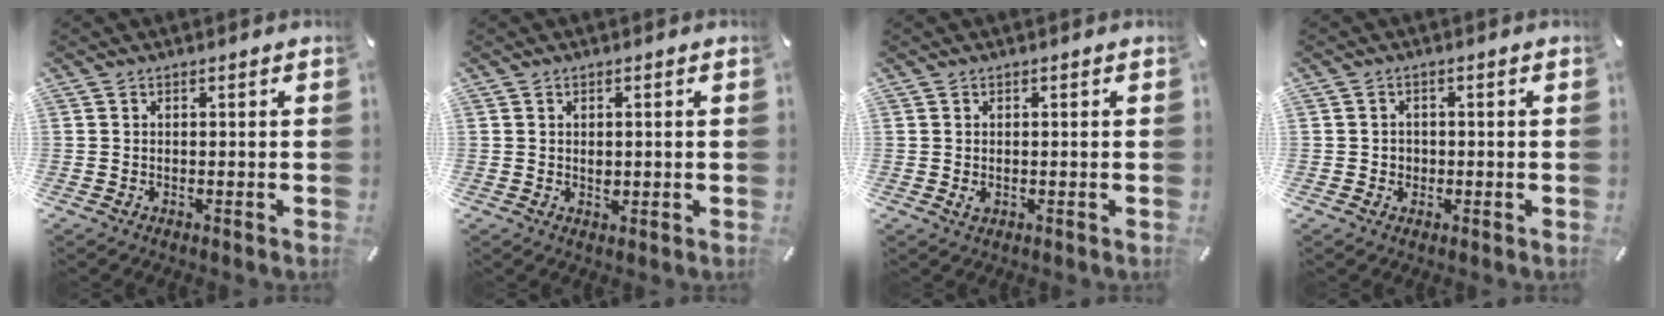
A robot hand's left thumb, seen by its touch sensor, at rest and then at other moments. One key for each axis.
{"total": 1.6, "fx": 0.2, "fy": 1.1, "fz": 1.1, "tx": -0.024, "ty": 0.004, "tz": 0.002}
{"total": 0.9, "fx": 0.0, "fy": 0.8, "fz": 0.4, "tx": -0.009, "ty": 0.003, "tz": 0.000}
{"total": 1.9, "fx": -0.2, "fy": 1.9, "fz": 0.1, "tx": -0.005, "ty": 0.007, "tz": -0.007}